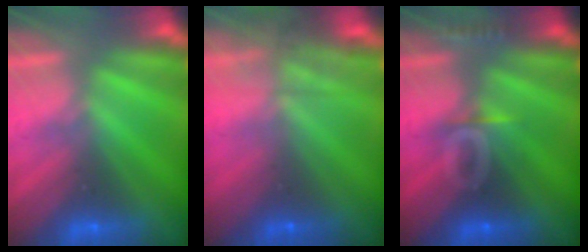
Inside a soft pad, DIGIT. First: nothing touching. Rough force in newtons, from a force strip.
{"total": 11.2}
{"total": 3.3}